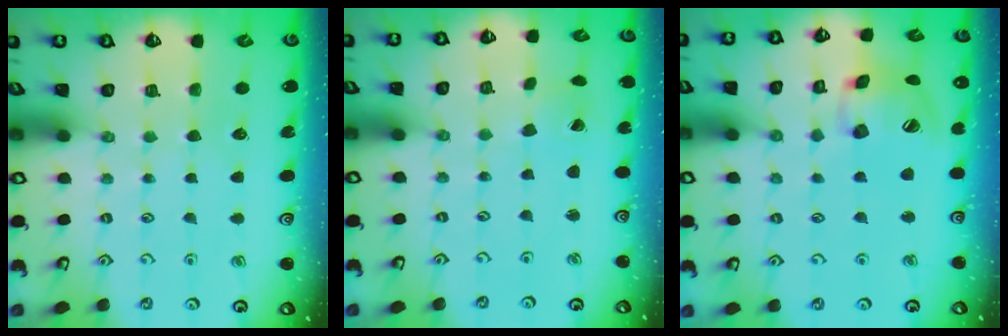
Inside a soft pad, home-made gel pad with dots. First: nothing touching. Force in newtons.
{"total": 1.3, "press": 1.2, "slide": 0.4}
{"total": 16.1, "press": 15.9, "slide": 2.3}